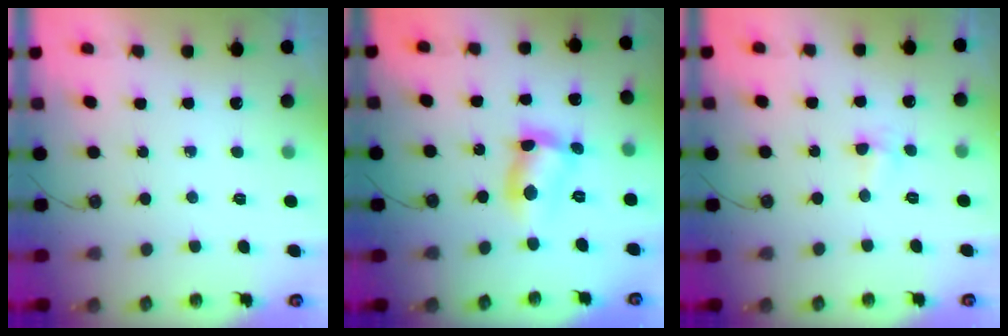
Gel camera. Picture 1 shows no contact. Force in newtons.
{"total": 9.9, "press": 9.9, "slide": 0.9}
{"total": 4.5, "press": 4.5, "slide": 0.6}